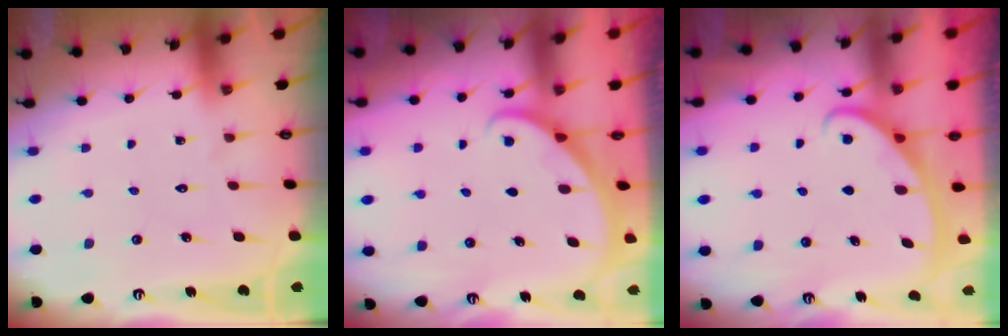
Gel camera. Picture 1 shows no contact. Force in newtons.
{"total": 1.6, "press": 1.6, "slide": 0.0}
{"total": 2.9, "press": 2.8, "slide": 0.4}